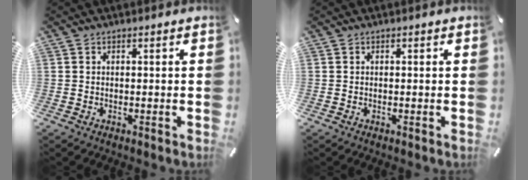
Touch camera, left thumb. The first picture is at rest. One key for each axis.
{"total": 0.0}